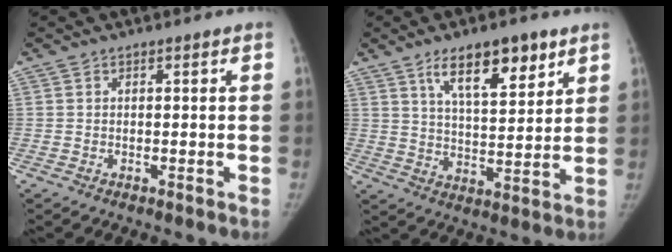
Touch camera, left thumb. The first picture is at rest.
{"total": 12.5, "force": [7.3, 4.7, 9.0], "torque": [-0.117, -0.036, 0.124]}